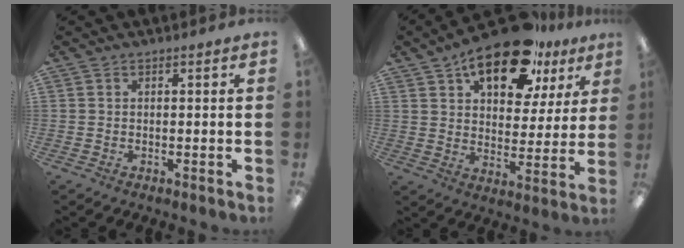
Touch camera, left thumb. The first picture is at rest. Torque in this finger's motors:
{"motor_torque": [0.40, 0.52, 1.67, -1.09, 0.37]}